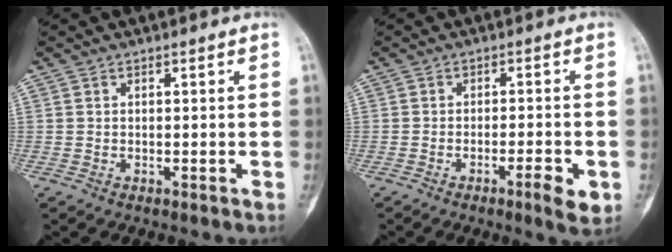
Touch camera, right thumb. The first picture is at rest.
{"total": 5.0, "force": [-2.1, 1.0, 4.5], "torque": [-0.067, 0.006, -0.030]}